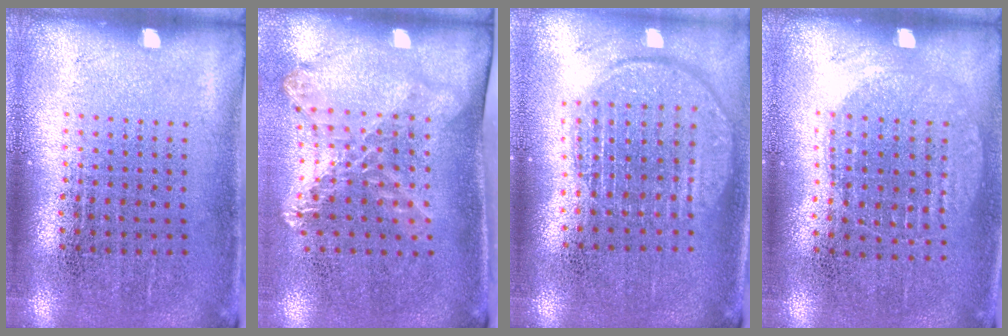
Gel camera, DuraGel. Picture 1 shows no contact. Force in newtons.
{"total": 1.7, "press": 1.3, "slide": 1.1}
{"total": 1.9, "press": 1.7, "slide": 1.0}
{"total": 1.0, "press": 0.9, "slide": 0.4}